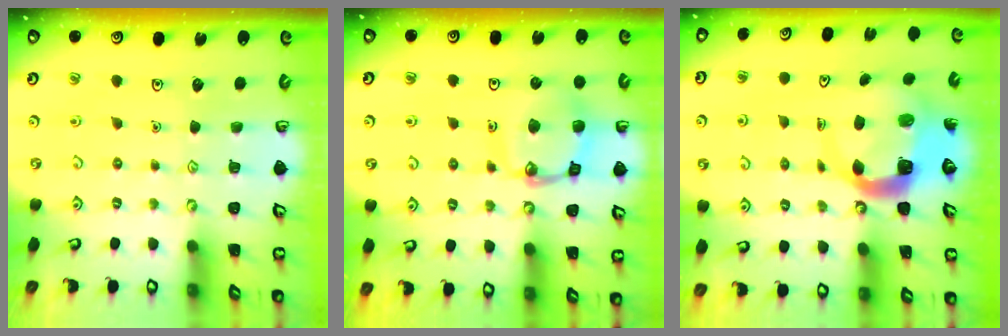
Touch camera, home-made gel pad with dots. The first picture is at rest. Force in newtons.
{"total": 13.4, "press": 13.4, "slide": 1.3}
{"total": 7.8, "press": 7.7, "slide": 1.1}